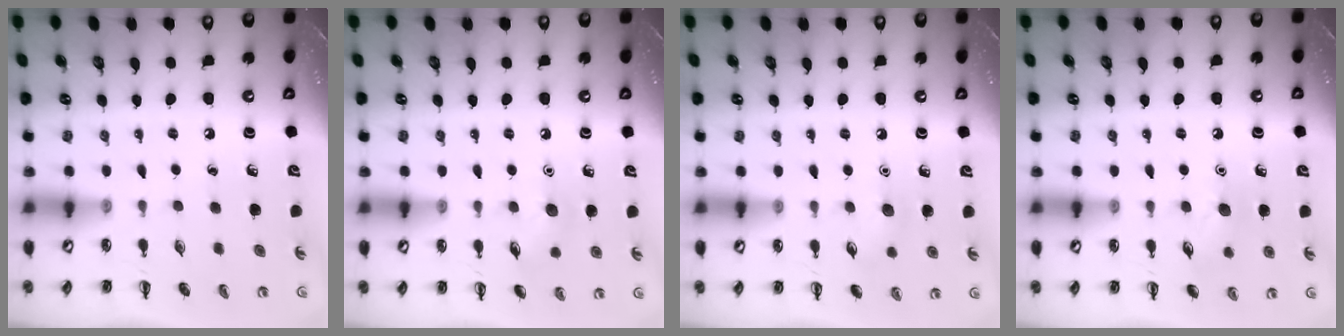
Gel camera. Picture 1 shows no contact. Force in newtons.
{"total": 6.1, "press": 5.9, "slide": 1.6}
{"total": 5.9, "press": 5.6, "slide": 1.6}
{"total": 7.8, "press": 7.6, "slide": 1.7}